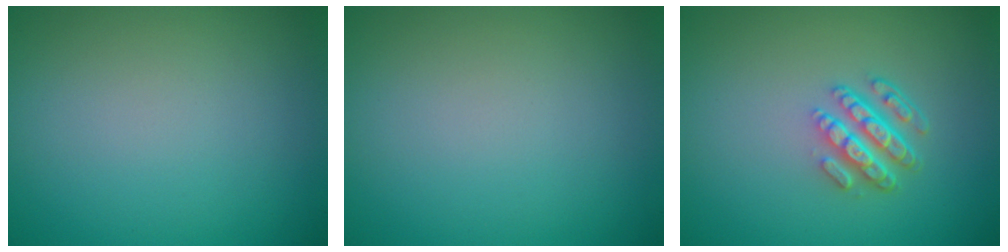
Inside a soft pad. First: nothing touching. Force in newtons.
{"total": 0.0}
{"total": 4.2, "press": 3.1, "slide": 2.9}